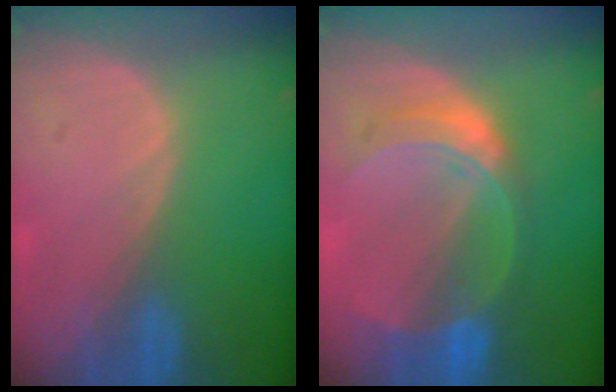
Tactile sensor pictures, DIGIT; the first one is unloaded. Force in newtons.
{"total": 7.7, "press": 6.7, "slide": 3.8}